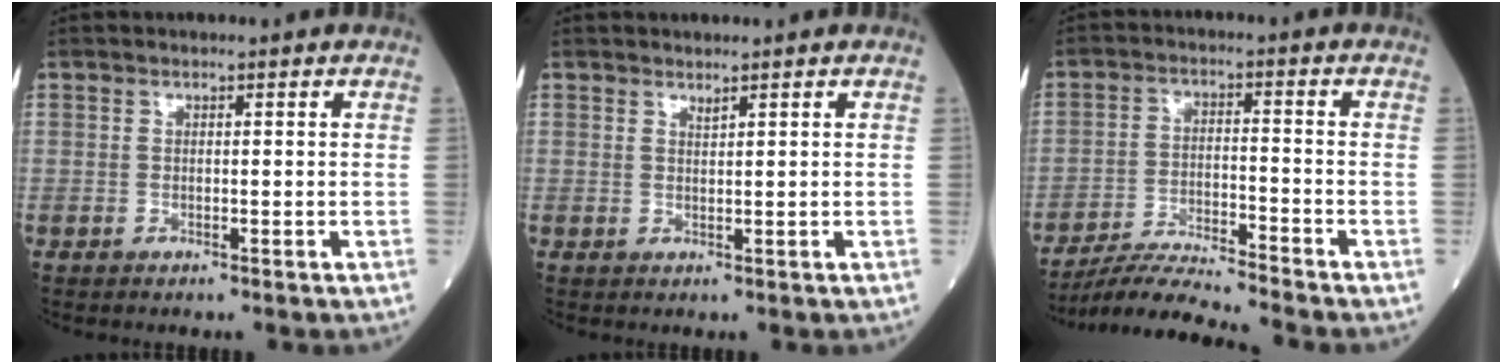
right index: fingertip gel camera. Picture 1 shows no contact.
{"total": 0.7, "force": [0.7, 0.0, 0.3], "torque": [-0.007, -0.006, 0.013]}
{"total": 8.1, "force": [-7.7, -1.9, 1.7], "torque": [-0.028, -0.014, -0.144]}